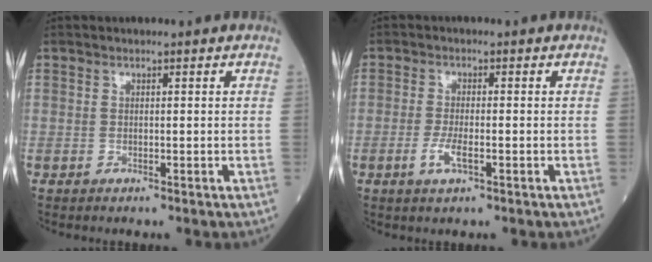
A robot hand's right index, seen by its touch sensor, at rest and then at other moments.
{"total": 3.2, "force": [-1.1, 0.8, 2.9], "torque": [-0.064, -0.002, -0.020]}